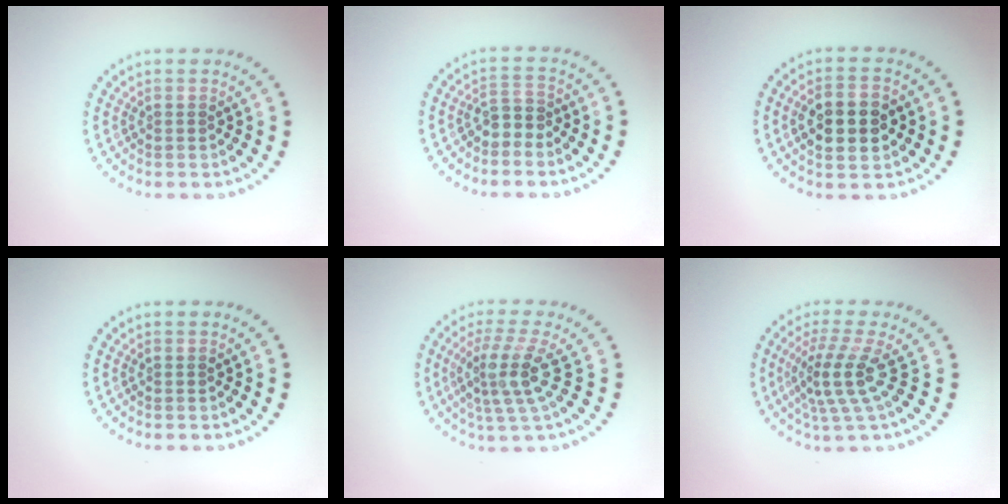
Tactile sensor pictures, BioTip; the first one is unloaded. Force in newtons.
{"total": 1.8, "press": 1.5, "slide": 0.9}
{"total": 4.9, "press": 4.8, "slide": 0.4}
{"total": 0.0}
{"total": 4.0, "press": 2.8, "slide": 2.8}
{"total": 3.8, "press": 2.7, "slide": 2.8}